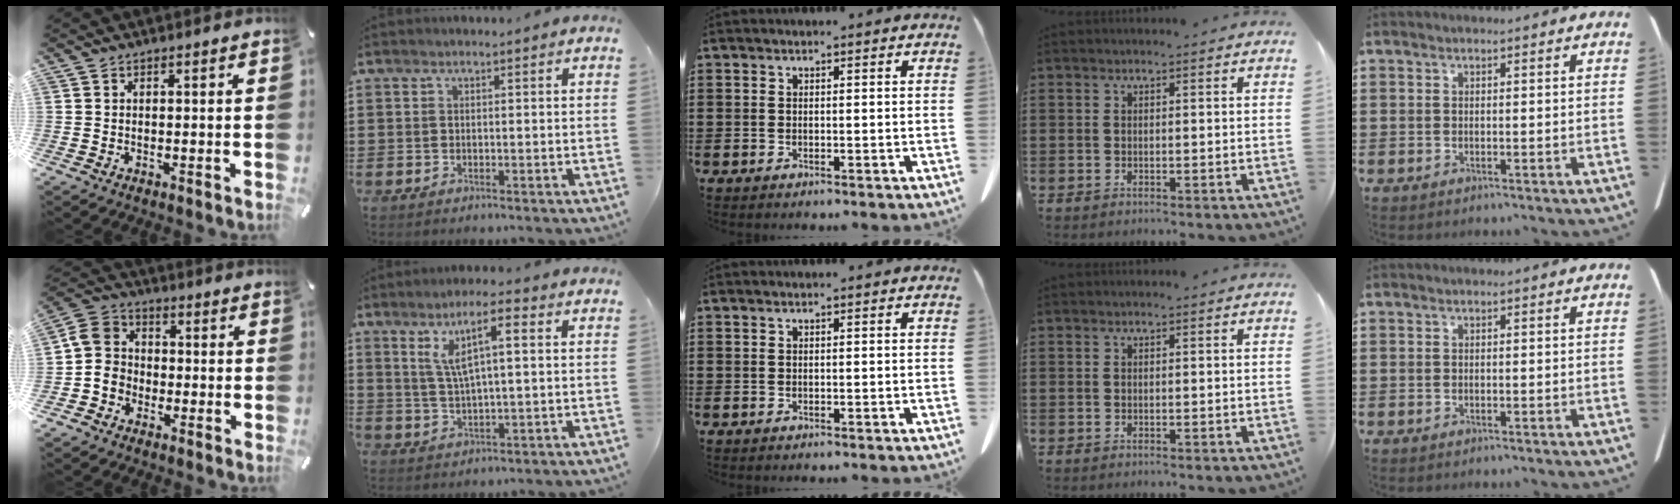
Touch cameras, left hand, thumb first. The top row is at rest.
{"thumb": {"total": 7.2, "force": [-2.5, 6.5, 1.6], "torque": [-0.048, 0.028, -0.049]}, "index": {"total": 7.4, "force": [2.5, 1.5, 6.8], "torque": [-0.134, 0.008, 0.040]}}